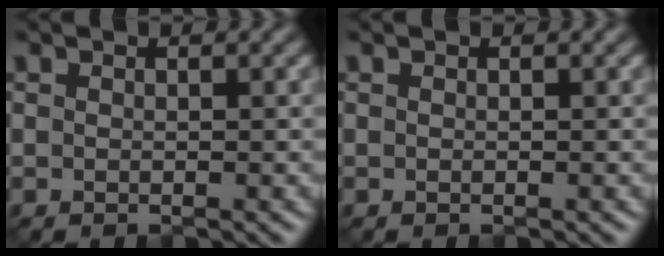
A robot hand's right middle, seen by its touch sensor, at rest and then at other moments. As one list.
[{"total": 0.0}]